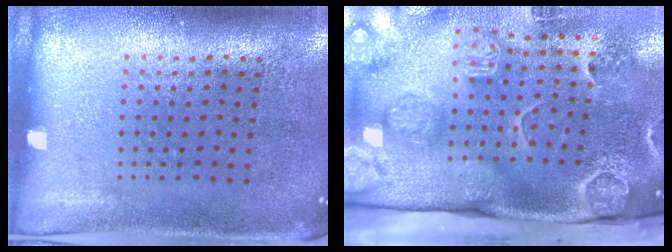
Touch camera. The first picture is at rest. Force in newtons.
{"total": 4.7, "press": 3.3, "slide": 3.3}